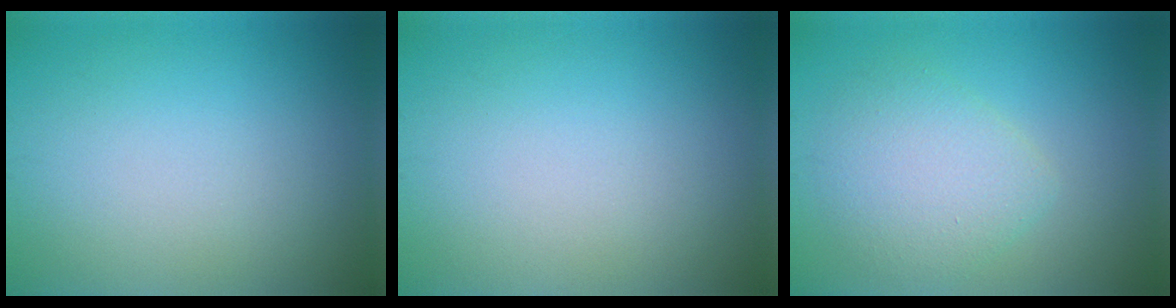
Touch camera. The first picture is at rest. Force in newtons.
{"total": 0.0}
{"total": 3.6, "press": 3.6, "slide": 0.2}